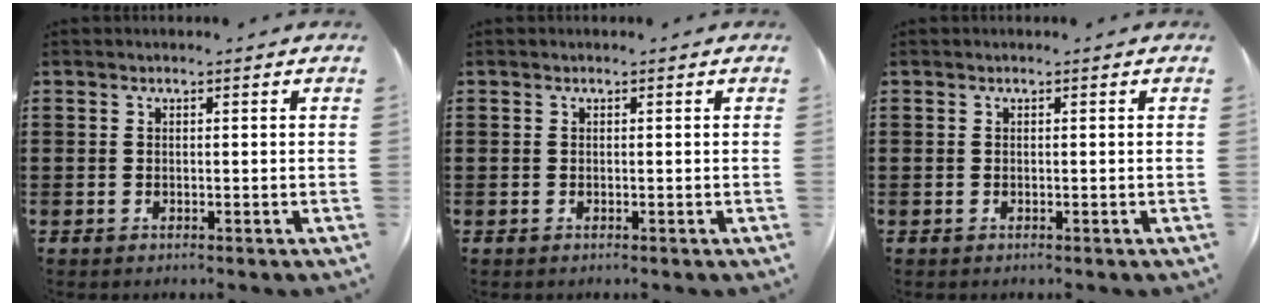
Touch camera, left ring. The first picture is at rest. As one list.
[{"total": 0.0}, {"total": 0.0}]